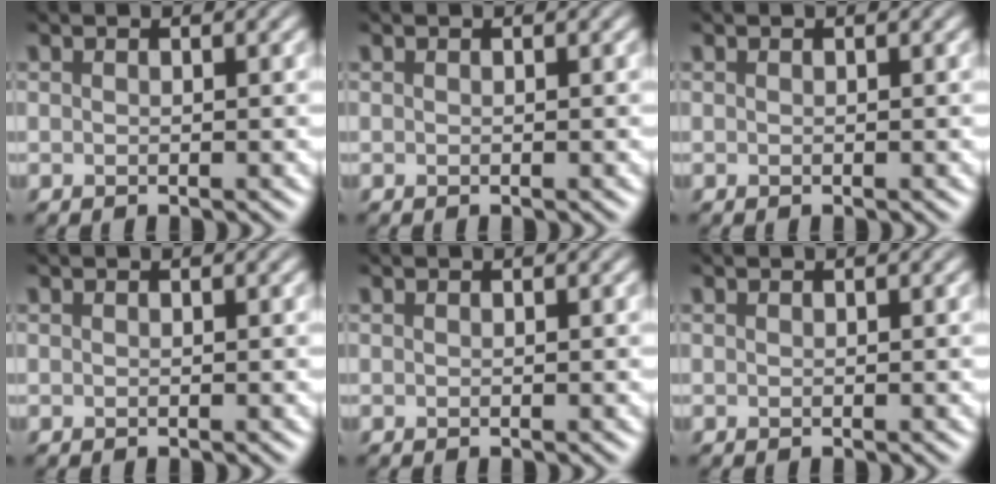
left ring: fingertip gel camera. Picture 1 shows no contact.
{"total": 0.0}
{"total": 0.0}
{"total": 0.0}
{"total": 0.0}
{"total": 0.0}